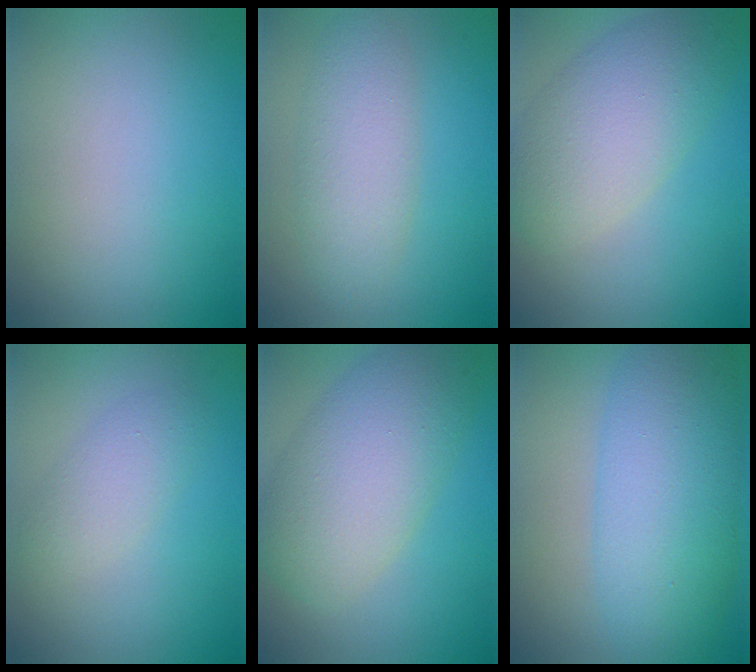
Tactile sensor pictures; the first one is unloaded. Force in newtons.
{"total": 4.0, "press": 4.0, "slide": 0.1}
{"total": 6.5, "press": 6.5, "slide": 0.4}
{"total": 2.3, "press": 2.3, "slide": 0.2}
{"total": 7.5, "press": 7.5, "slide": 0.2}
{"total": 7.8, "press": 7.8, "slide": 0.3}